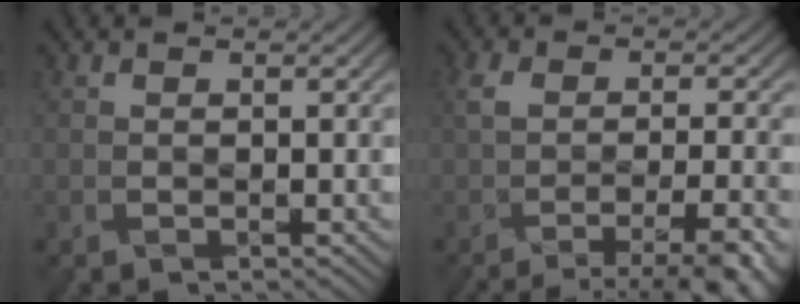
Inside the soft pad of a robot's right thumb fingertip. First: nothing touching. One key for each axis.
{"total": 7.9, "fx": -4.4, "fy": 2.3, "fz": 6.1, "tx": -0.080, "ty": -0.019, "tz": -0.066}